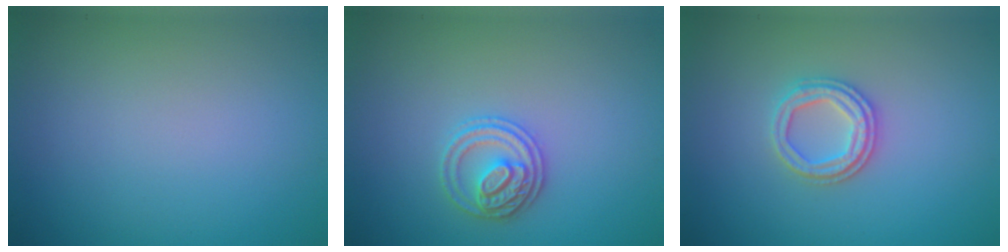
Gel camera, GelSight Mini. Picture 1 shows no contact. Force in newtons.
{"total": 2.7, "press": 2.7, "slide": 0.6}
{"total": 2.8, "press": 2.6, "slide": 1.0}